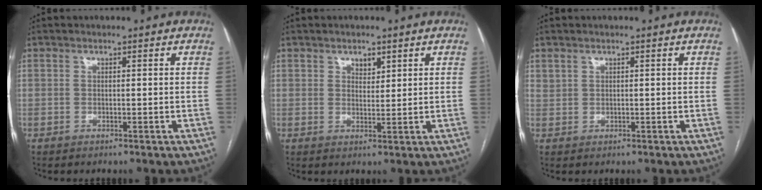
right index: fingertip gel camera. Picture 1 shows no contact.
{"total": 2.3, "force": [1.4, 1.3, 1.3], "torque": [-0.018, -0.003, 0.026]}
{"total": 1.0, "force": [0.8, 0.5, 0.2], "torque": [0.001, 0.004, 0.016]}